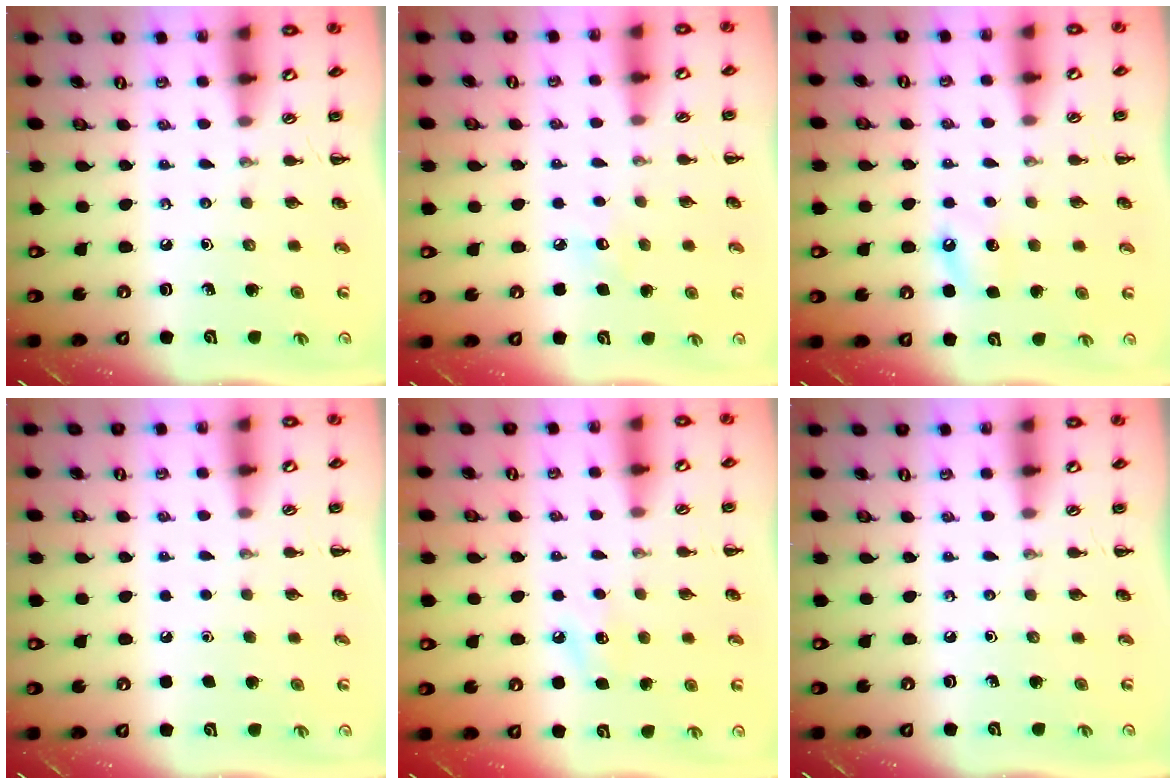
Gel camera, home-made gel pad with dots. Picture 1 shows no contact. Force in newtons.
{"total": 5.1, "press": 5.0, "slide": 1.3}
{"total": 6.0, "press": 5.8, "slide": 1.6}
{"total": 1.8, "press": 1.7, "slide": 0.1}
{"total": 7.4, "press": 7.2, "slide": 1.9}
{"total": 0.0}